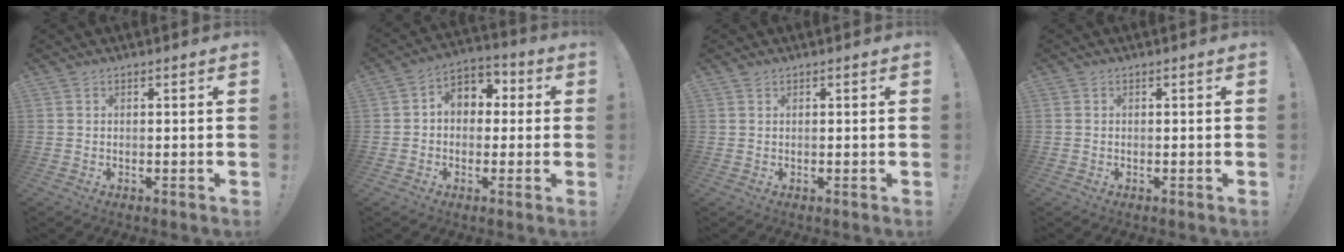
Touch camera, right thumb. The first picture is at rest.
{"total": 7.3, "force": [0.5, 6.2, 4.0], "torque": [-0.061, 0.012, 0.014]}
{"total": 0.8, "force": [0.8, 0.2, 0.1], "torque": [0.005, -0.003, 0.014]}
{"total": 0.0}